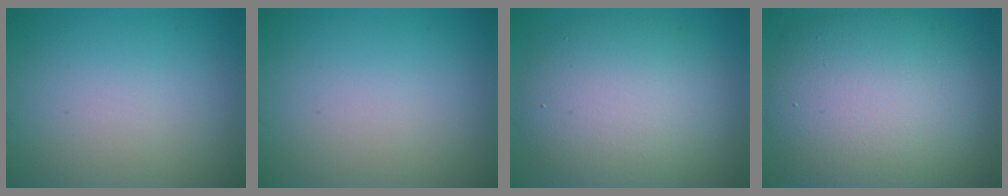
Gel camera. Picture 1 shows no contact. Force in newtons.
{"total": 0.0}
{"total": 8.9, "press": 8.9, "slide": 0.4}
{"total": 11.1, "press": 11.1, "slide": 1.2}